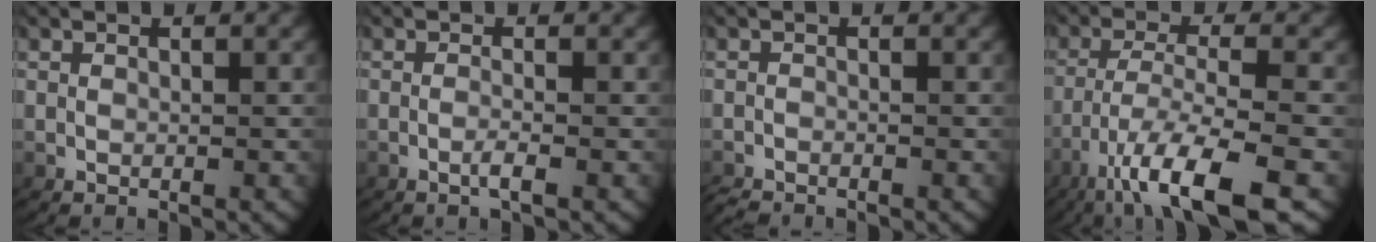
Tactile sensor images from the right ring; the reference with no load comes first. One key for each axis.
{"total": 1.3, "fx": -0.7, "fy": 0.2, "fz": 1.0, "tx": -0.026, "ty": -0.004, "tz": -0.015}
{"total": 1.3, "fx": -1.3, "fy": 0.0, "fz": 0.1, "tx": -0.012, "ty": -0.014, "tz": -0.017}
{"total": 8.3, "fx": -4.3, "fy": 2.8, "fz": 6.4, "tx": -0.136, "ty": -0.035, "tz": -0.047}